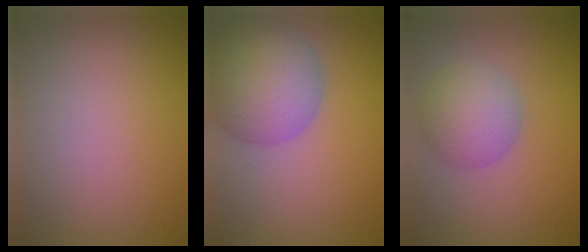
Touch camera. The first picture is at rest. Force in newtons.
{"total": 8.7, "press": 8.6, "slide": 0.4}
{"total": 4.7, "press": 4.7, "slide": 0.1}